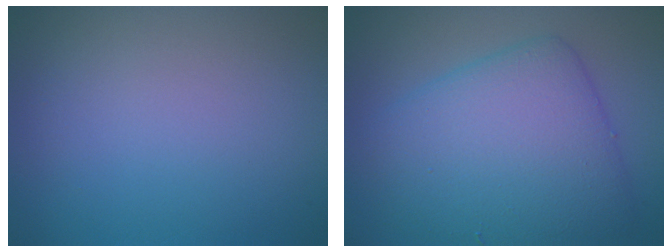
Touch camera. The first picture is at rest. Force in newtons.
{"total": 8.2, "press": 8.2, "slide": 0.0}